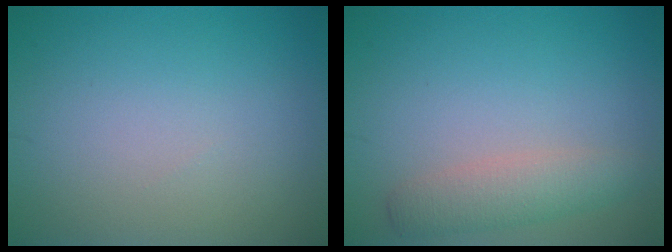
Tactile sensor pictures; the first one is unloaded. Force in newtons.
{"total": 2.7, "press": 2.7, "slide": 0.1}